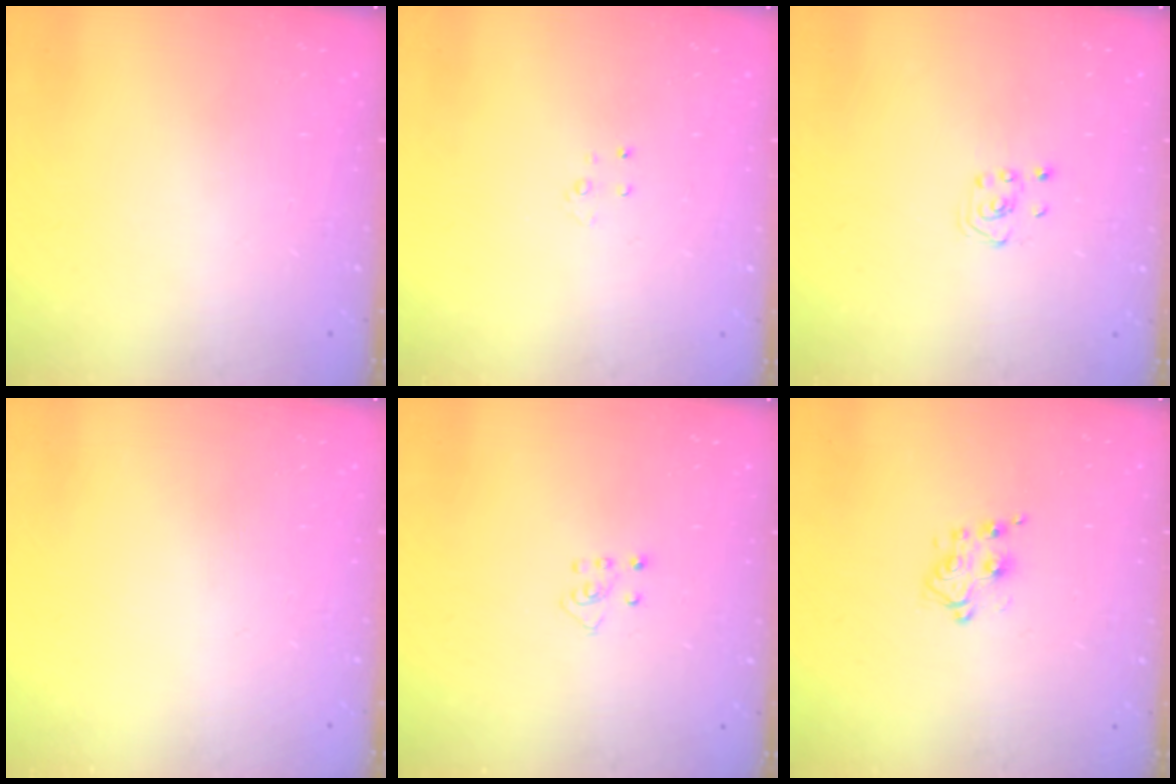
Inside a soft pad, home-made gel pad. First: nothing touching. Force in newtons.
{"total": 2.9, "press": 2.9, "slide": 0.2}
{"total": 1.9, "press": 1.8, "slide": 0.6}
{"total": 0.0}
{"total": 4.6, "press": 4.6, "slide": 0.3}
{"total": 5.9, "press": 5.9, "slide": 0.5}